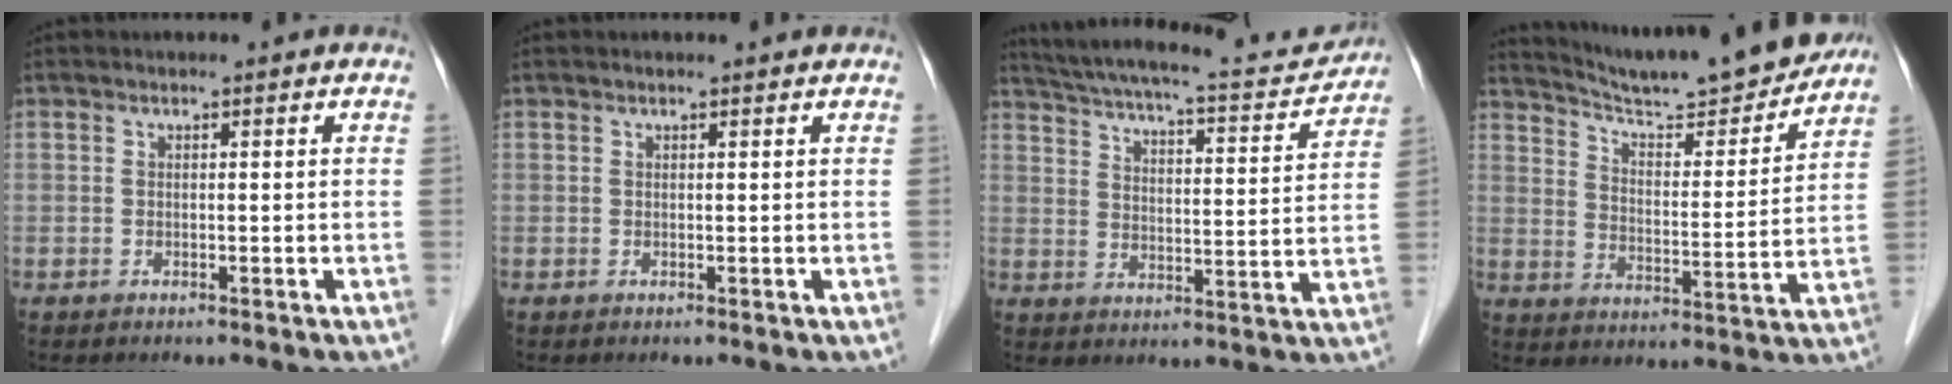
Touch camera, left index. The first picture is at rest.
{"total": 1.0, "force": [1.0, 0.0, 0.3], "torque": [-0.013, 0.007, 0.013]}
{"total": 19.3, "force": [17.4, 3.2, 7.6], "torque": [-0.128, -0.003, 0.240]}
{"total": 17.7, "force": [16.5, 1.0, 6.4], "torque": [-0.105, -0.019, 0.241]}